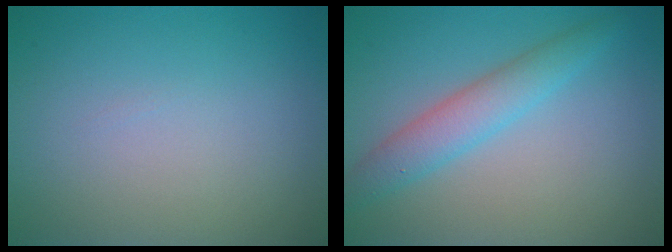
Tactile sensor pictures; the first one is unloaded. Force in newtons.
{"total": 3.4, "press": 3.4, "slide": 0.2}